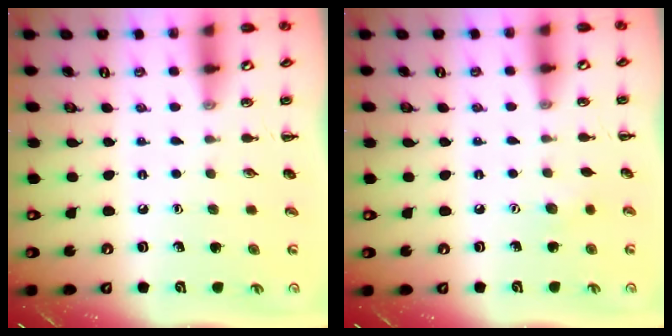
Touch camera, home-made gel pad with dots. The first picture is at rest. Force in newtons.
{"total": 2.8, "press": 2.8, "slide": 0.7}